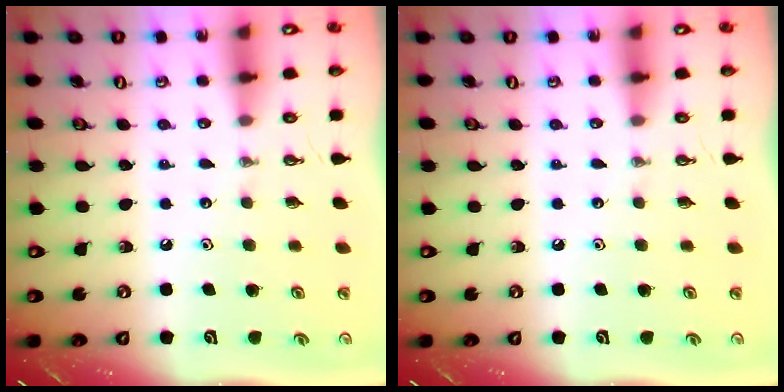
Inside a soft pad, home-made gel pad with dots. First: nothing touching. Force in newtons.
{"total": 0.0}